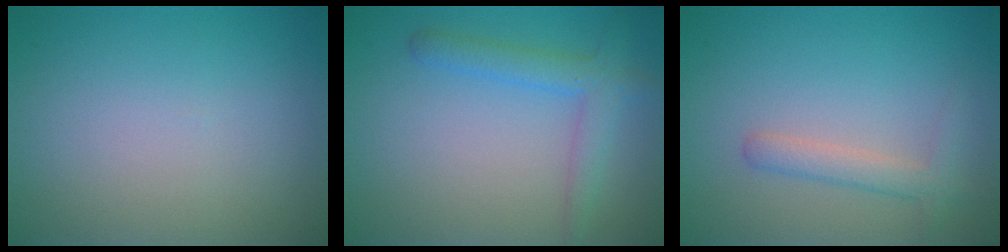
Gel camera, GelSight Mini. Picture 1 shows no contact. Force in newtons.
{"total": 2.9, "press": 2.9, "slide": 0.2}
{"total": 2.2, "press": 2.2, "slide": 0.2}